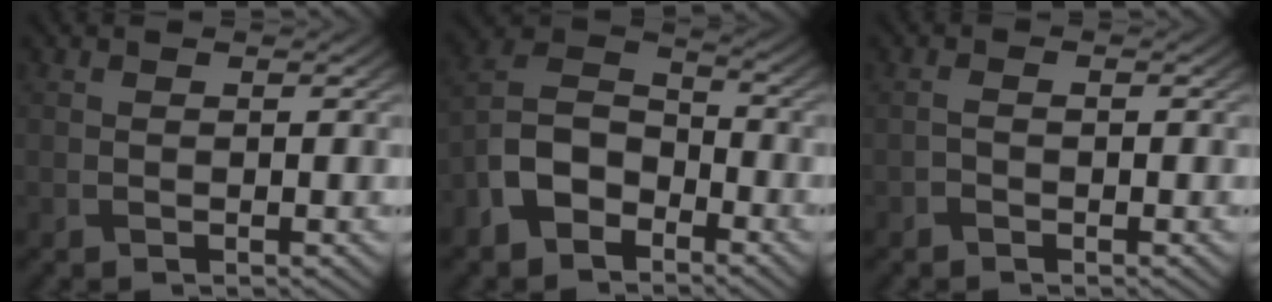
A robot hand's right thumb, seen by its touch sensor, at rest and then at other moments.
{"total": 8.6, "force": [-4.9, 5.3, 4.6], "torque": [-0.101, 0.000, -0.114]}
{"total": 0.8, "force": [-0.5, 0.3, 0.5], "torque": [-0.013, 0.003, -0.011]}